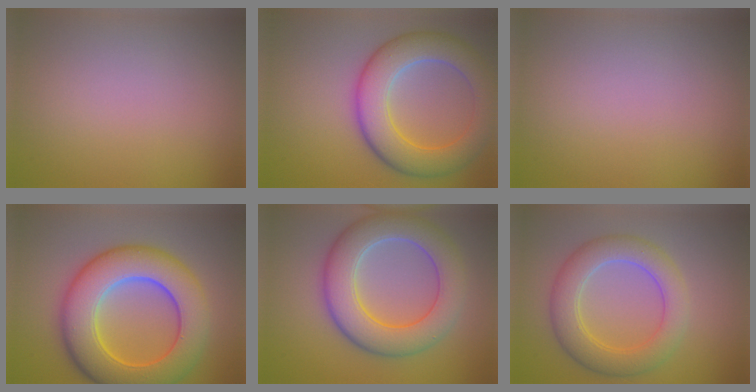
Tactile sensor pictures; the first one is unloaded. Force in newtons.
{"total": 7.8, "press": 7.8, "slide": 0.3}
{"total": 0.0}
{"total": 10.8, "press": 10.8, "slide": 0.1}
{"total": 8.1, "press": 8.1, "slide": 0.5}
{"total": 5.5, "press": 5.5, "slide": 0.1}